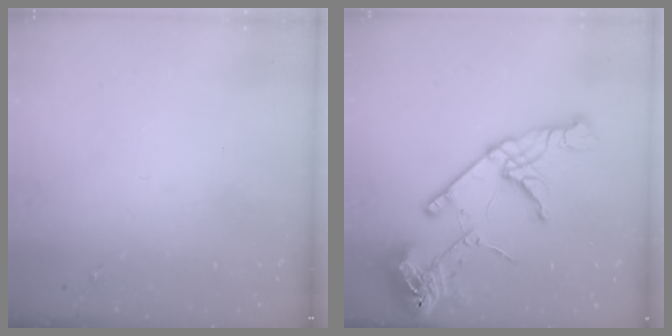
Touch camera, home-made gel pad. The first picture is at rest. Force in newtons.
{"total": 24.0, "press": 23.9, "slide": 2.5}